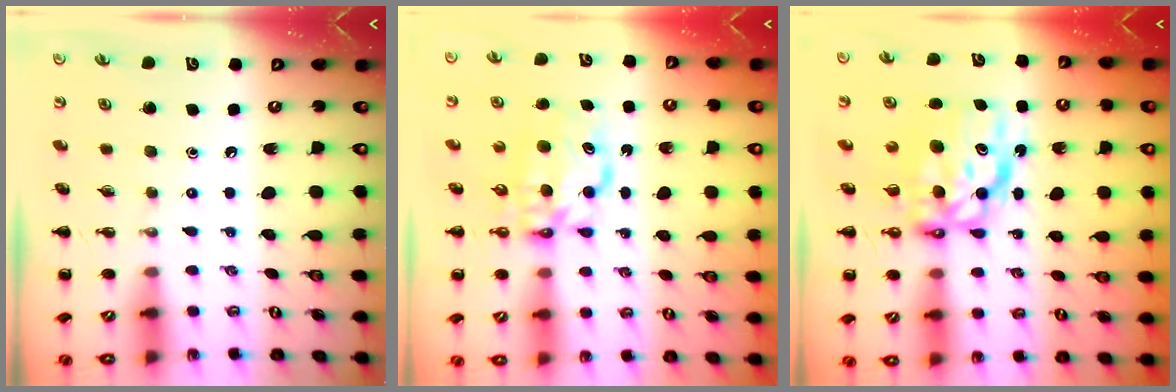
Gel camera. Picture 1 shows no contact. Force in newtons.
{"total": 7.4, "press": 7.4, "slide": 0.8}
{"total": 9.1, "press": 8.9, "slide": 2.0}